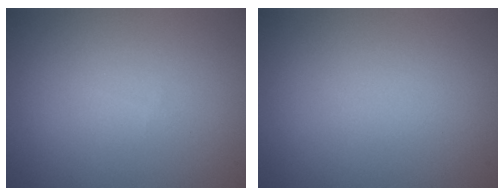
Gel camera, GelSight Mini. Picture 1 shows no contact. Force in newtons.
{"total": 0.0}